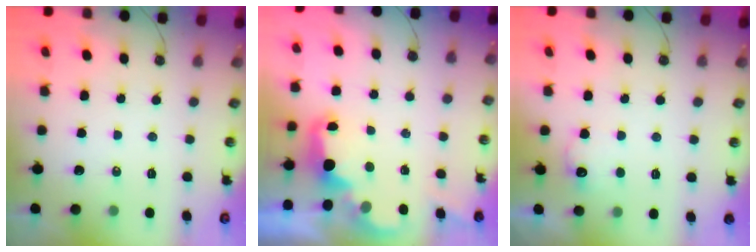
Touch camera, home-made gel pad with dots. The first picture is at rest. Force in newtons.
{"total": 2.8, "press": 2.7, "slide": 0.9}
{"total": 6.9, "press": 6.8, "slide": 1.2}